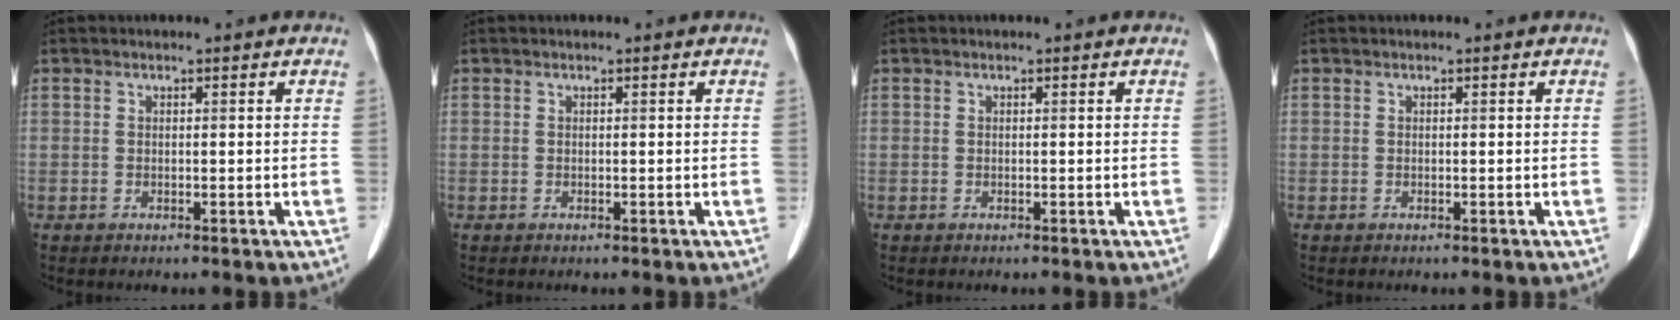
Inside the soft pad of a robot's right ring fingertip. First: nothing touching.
{"total": 0.0}
{"total": 0.0}
{"total": 0.0}